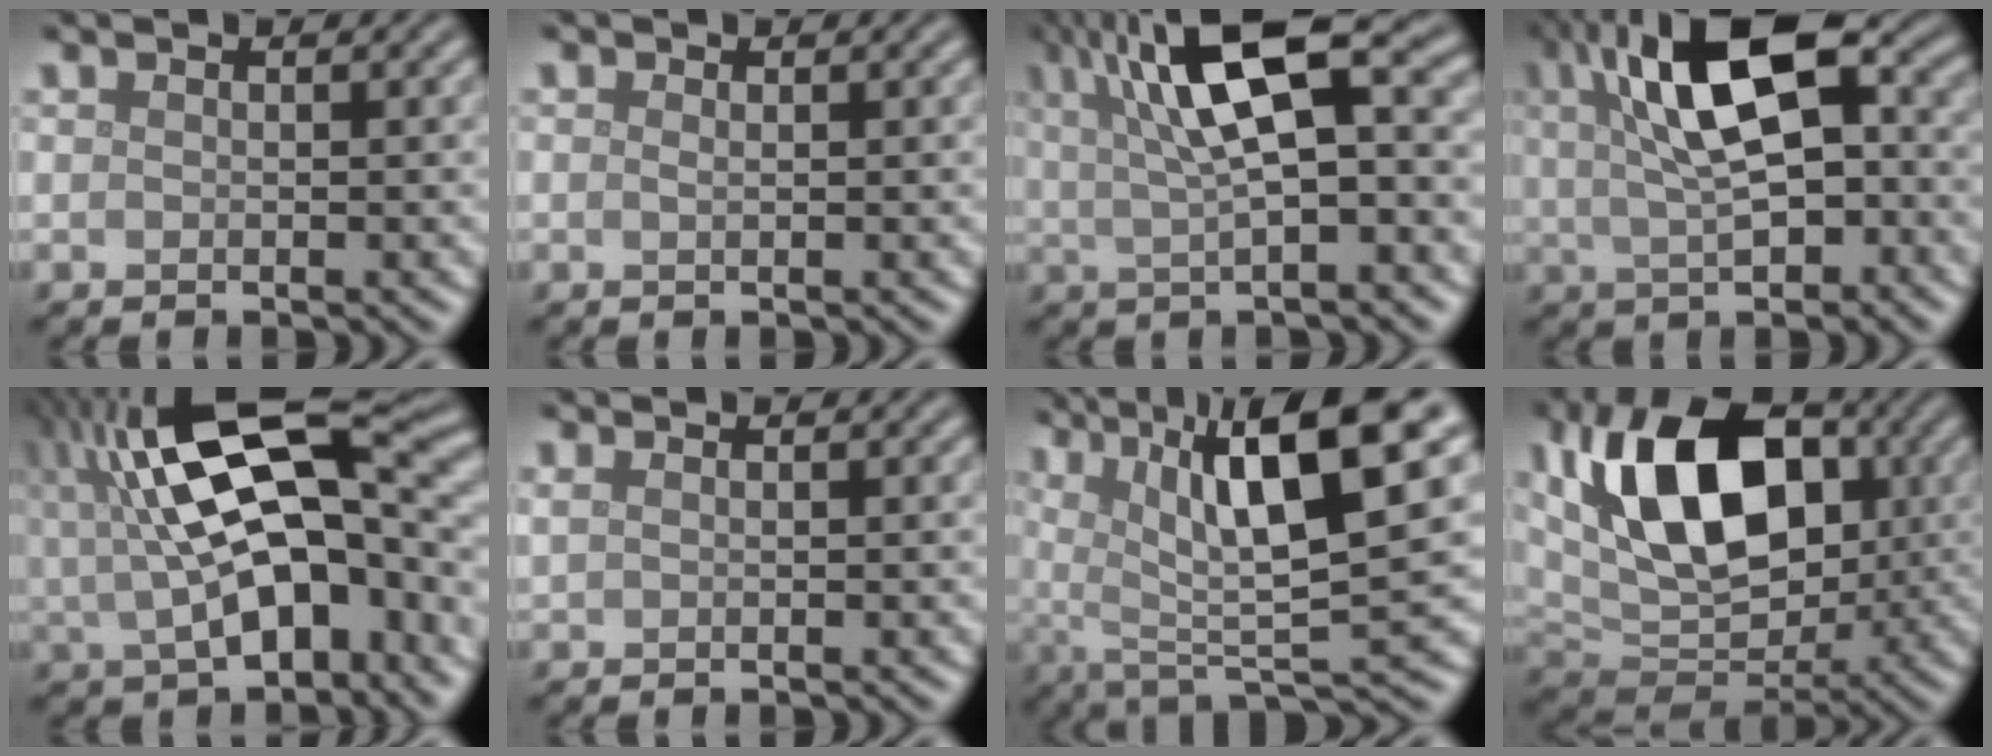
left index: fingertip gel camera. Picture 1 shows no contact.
{"total": 0.6, "force": [0.1, 0.4, 0.4], "torque": [-0.007, -0.001, 0.000]}
{"total": 10.9, "force": [3.1, 3.4, 9.9], "torque": [-0.160, 0.020, 0.049]}
{"total": 11.3, "force": [2.6, 4.8, 9.9], "torque": [-0.162, 0.018, 0.035]}
{"total": 16.7, "force": [2.2, 8.6, 14.2], "torque": [-0.240, 0.001, 0.043]}
{"total": 0.9, "force": [0.6, 0.4, 0.5], "torque": [-0.013, 0.001, 0.013]}
{"total": 12.9, "force": [3.9, 3.5, 11.8], "torque": [-0.181, 0.013, 0.067]}
{"total": 12.5, "force": [2.9, 7.7, 9.4], "torque": [-0.156, 0.010, 0.040]}